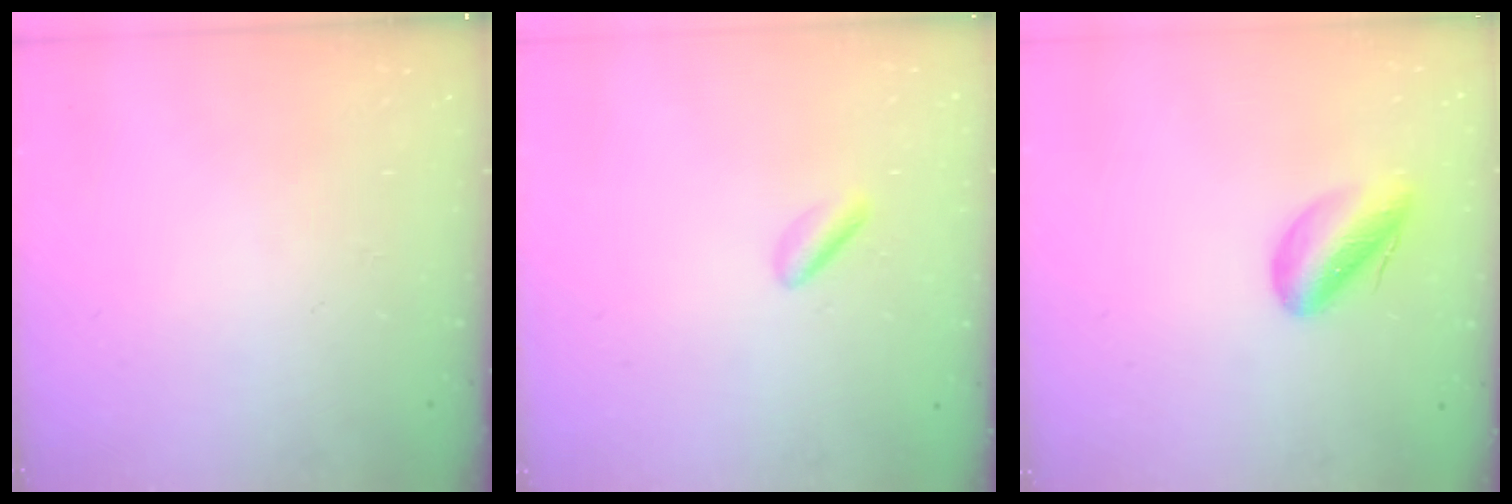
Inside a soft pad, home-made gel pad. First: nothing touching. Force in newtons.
{"total": 1.7, "press": 1.5, "slide": 0.9}
{"total": 7.2, "press": 7.1, "slide": 1.1}